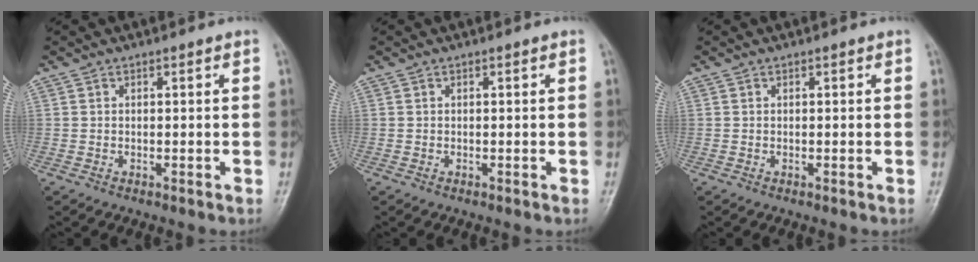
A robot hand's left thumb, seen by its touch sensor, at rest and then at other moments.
{"total": 0.0}
{"total": 0.0}